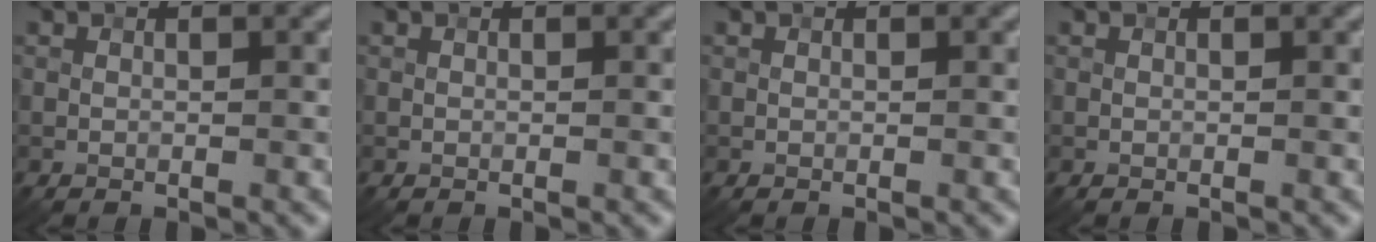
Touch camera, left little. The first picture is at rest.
{"total": 0.0}
{"total": 0.0}
{"total": 0.0}